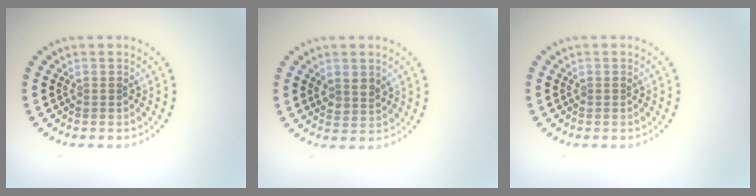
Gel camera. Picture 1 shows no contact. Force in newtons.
{"total": 1.8, "press": 1.6, "slide": 0.7}
{"total": 0.0}